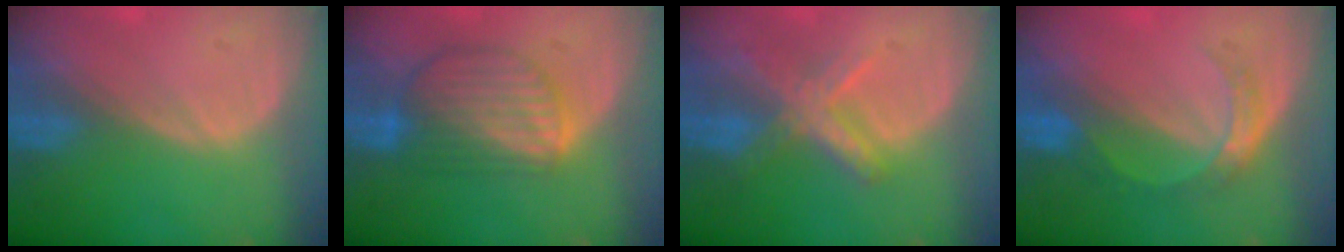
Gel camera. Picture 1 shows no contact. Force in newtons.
{"total": 8.5, "press": 7.6, "slide": 3.9}
{"total": 7.3, "press": 6.1, "slide": 3.9}
{"total": 5.0, "press": 4.5, "slide": 2.2}